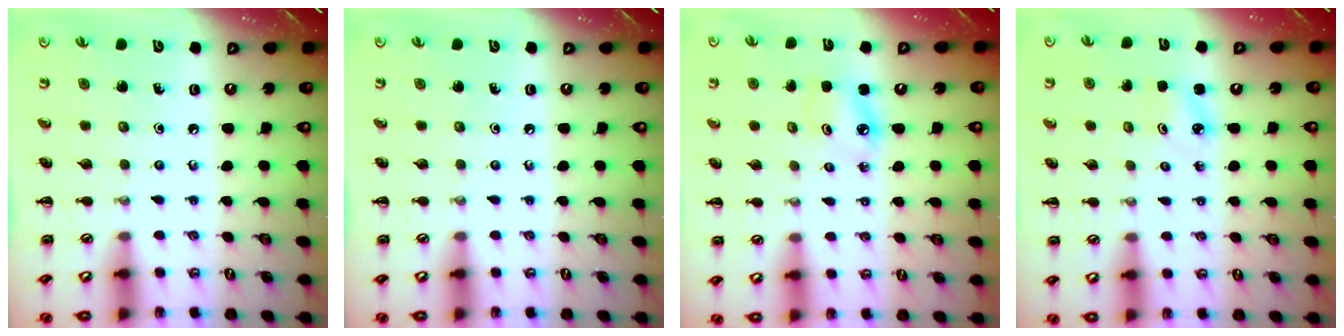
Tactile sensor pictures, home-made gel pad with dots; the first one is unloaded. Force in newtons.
{"total": 0.0}
{"total": 4.0, "press": 3.9, "slide": 0.8}
{"total": 1.7, "press": 1.7, "slide": 0.2}